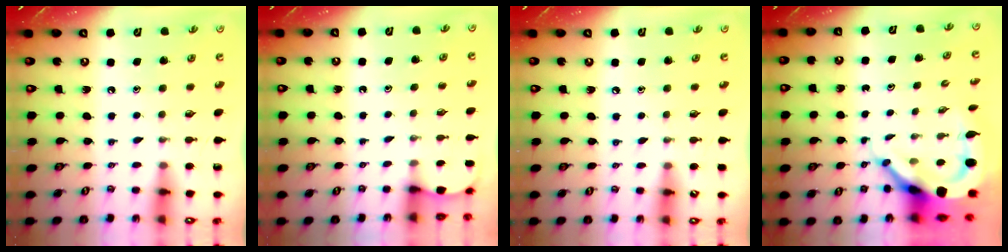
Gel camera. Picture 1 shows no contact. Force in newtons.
{"total": 1.3, "press": 1.3, "slide": 0.1}
{"total": 2.3, "press": 2.3, "slide": 0.4}
{"total": 9.5, "press": 9.5, "slide": 1.0}